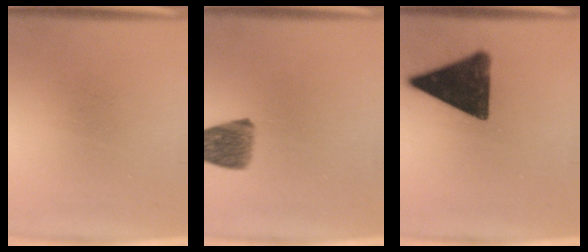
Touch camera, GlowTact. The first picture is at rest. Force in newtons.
{"total": 7.4}
{"total": 14.4}